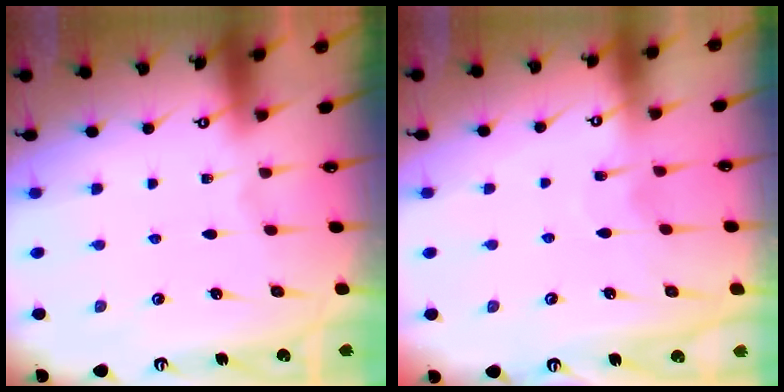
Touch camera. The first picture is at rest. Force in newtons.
{"total": 7.0, "press": 7.0, "slide": 0.5}